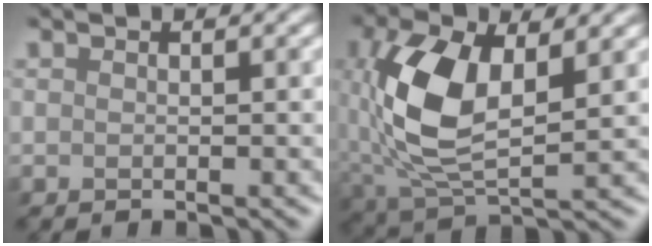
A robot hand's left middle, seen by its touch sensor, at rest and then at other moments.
{"total": 8.8, "force": [0.8, 4.6, 7.5], "torque": [-0.188, 0.001, 0.014]}